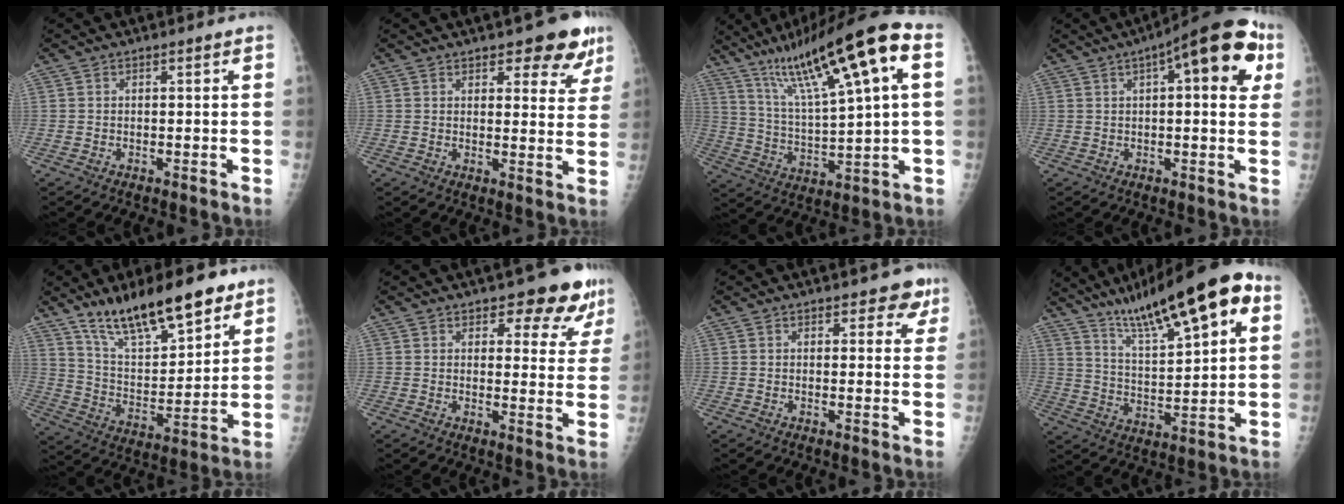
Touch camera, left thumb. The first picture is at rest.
{"total": 8.4, "force": [5.7, 3.6, 4.9], "torque": [-0.021, -0.031, 0.069]}
{"total": 20.9, "force": [9.6, 3.0, 18.3], "torque": [-0.305, -0.003, 0.173]}
{"total": 15.8, "force": [5.7, 5.6, 13.7], "torque": [-0.153, 0.012, 0.065]}
{"total": 19.3, "force": [13.6, 6.2, 12.2], "torque": [-0.166, -0.069, 0.240]}
{"total": 9.9, "force": [7.6, 4.3, 4.6], "torque": [-0.010, -0.045, 0.085]}
{"total": 4.2, "force": [2.9, 2.4, 1.9], "torque": [0.016, -0.011, 0.030]}
{"total": 20.8, "force": [11.3, 5.2, 16.7], "torque": [-0.242, -0.017, 0.188]}